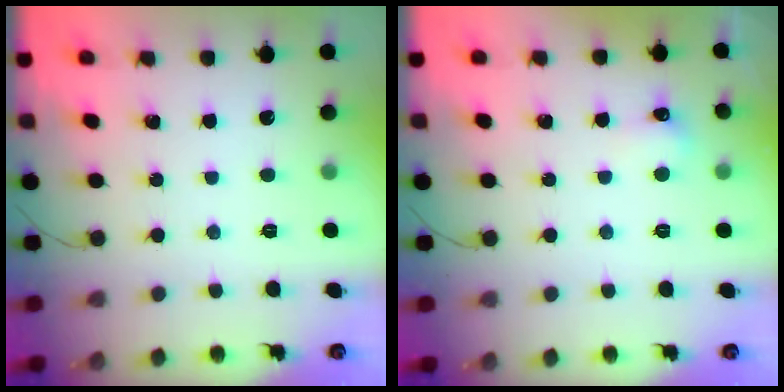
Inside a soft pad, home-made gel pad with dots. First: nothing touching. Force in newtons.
{"total": 7.2, "press": 4.2, "slide": 5.8}